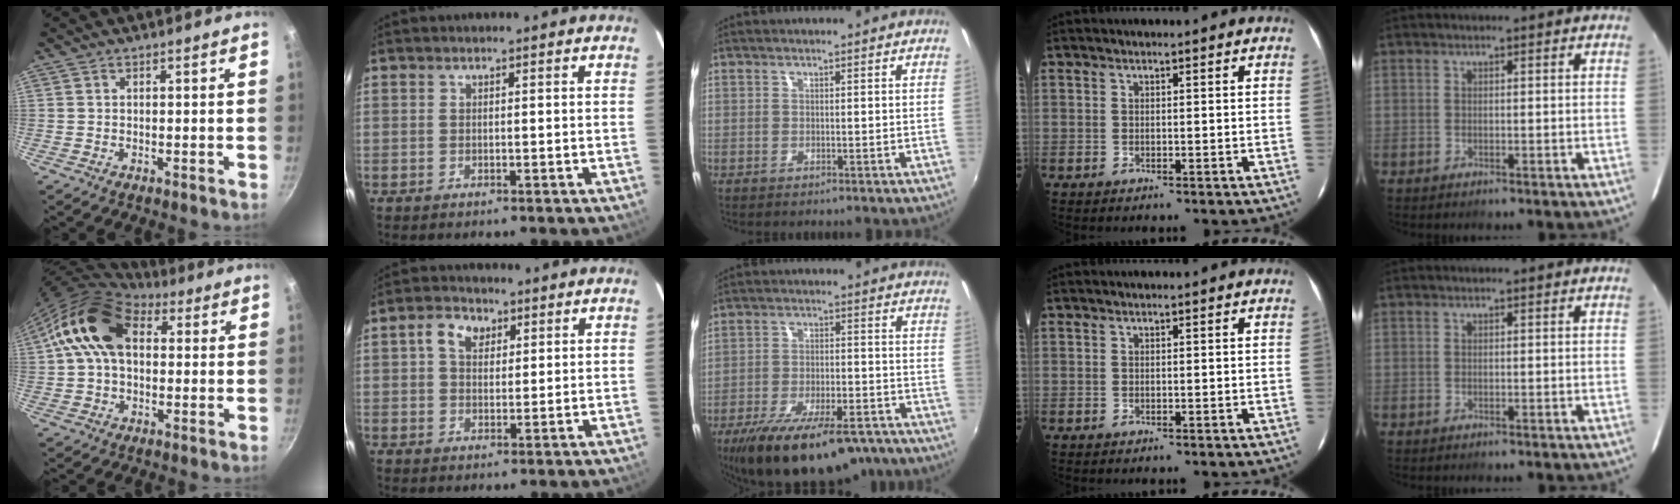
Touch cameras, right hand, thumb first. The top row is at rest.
{"thumb": {"total": 13.7, "force": [2.7, 9.5, 9.5], "torque": [-0.148, 0.021, 0.029]}, "index": {"total": 5.0, "force": [1.9, 3.7, 2.8], "torque": [-0.048, 0.020, 0.034]}, "middle": {"total": 20.9, "force": [-15.4, 7.2, 12.1], "torque": [-0.221, -0.037, -0.223]}}